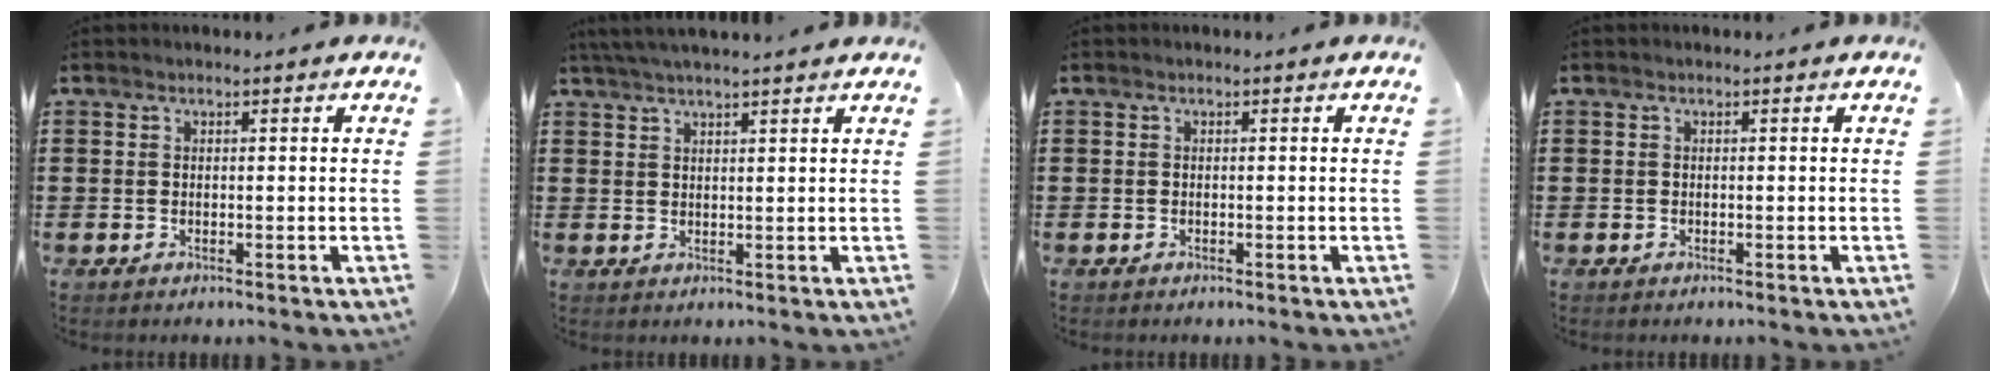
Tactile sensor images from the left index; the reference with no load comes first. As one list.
[{"total": 2.8, "force": [2.6, -0.3, 1.1], "torque": [-0.028, -0.002, 0.048]}, {"total": 0.0}, {"total": 0.0}]